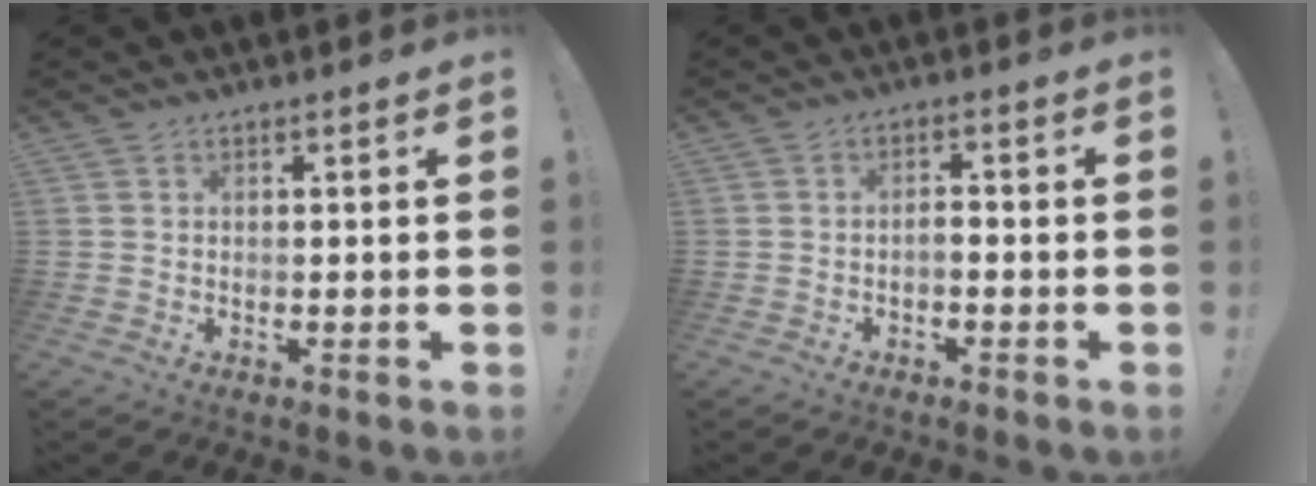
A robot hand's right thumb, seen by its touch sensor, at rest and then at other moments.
{"total": 2.2, "force": [-1.5, 0.7, 1.4], "torque": [-0.024, 0.004, -0.028]}